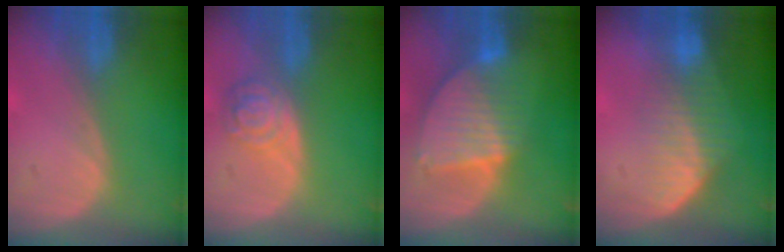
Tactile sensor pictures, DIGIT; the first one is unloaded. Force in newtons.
{"total": 5.3, "press": 4.8, "slide": 2.3}
{"total": 8.6, "press": 7.5, "slide": 4.2}
{"total": 7.2, "press": 6.1, "slide": 3.8}